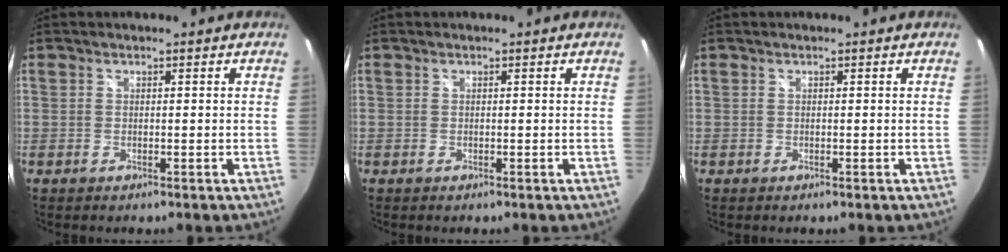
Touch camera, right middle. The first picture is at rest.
{"total": 0.0}
{"total": 0.0}